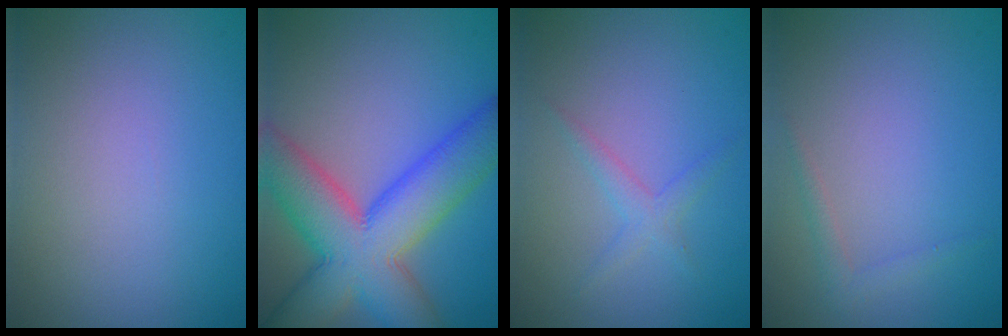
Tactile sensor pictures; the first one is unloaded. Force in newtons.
{"total": 11.3, "press": 11.3, "slide": 0.5}
{"total": 1.6, "press": 1.6, "slide": 0.1}
{"total": 1.1, "press": 1.1, "slide": 0.1}